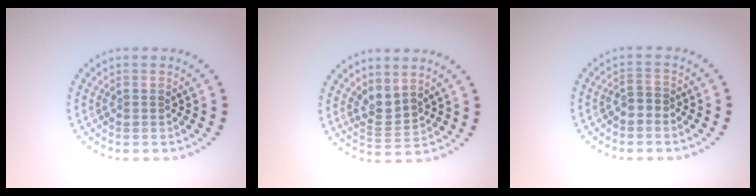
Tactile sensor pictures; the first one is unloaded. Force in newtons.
{"total": 2.2, "press": 1.6, "slide": 1.6}
{"total": 1.2, "press": 1.0, "slide": 0.7}